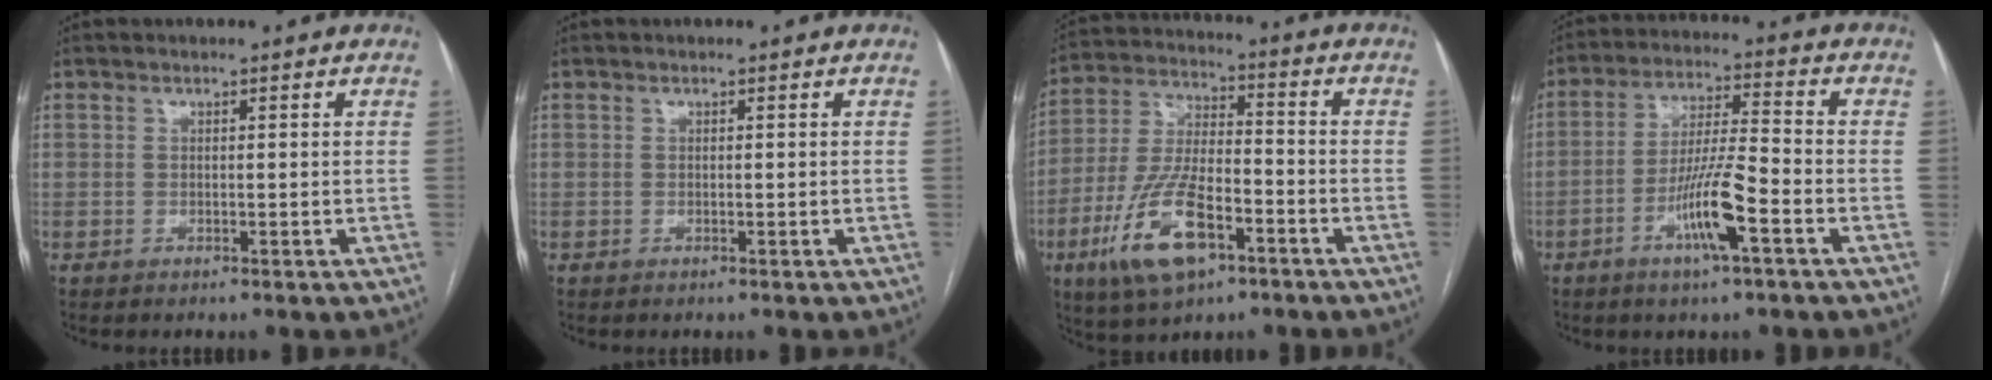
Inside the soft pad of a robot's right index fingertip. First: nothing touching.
{"total": 0.0}
{"total": 14.5, "force": [-6.9, 5.4, 11.6], "torque": [-0.246, 0.001, -0.120]}
{"total": 9.9, "force": [-4.3, 0.4, 8.8], "torque": [-0.169, -0.003, -0.081]}